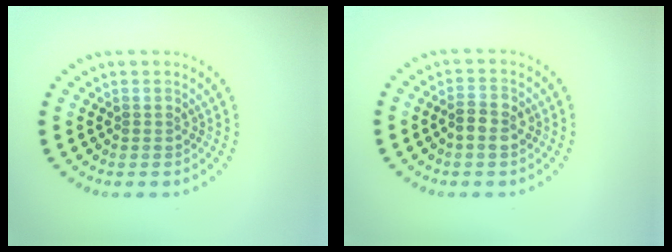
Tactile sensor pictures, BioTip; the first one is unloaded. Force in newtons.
{"total": 2.1, "press": 2.1, "slide": 0.5}